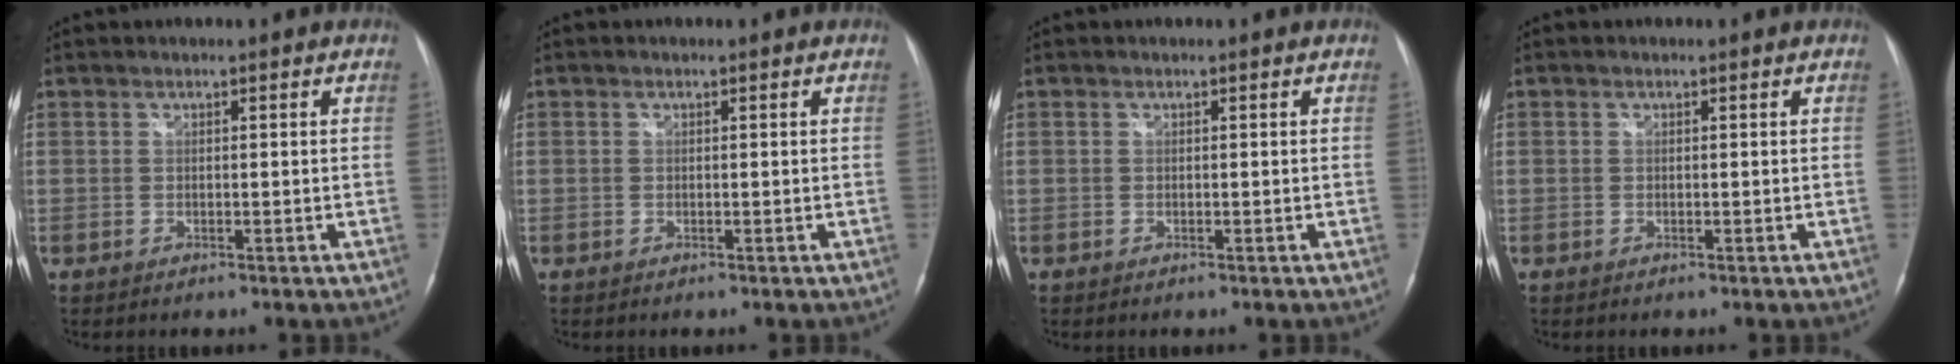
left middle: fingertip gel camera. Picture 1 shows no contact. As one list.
[{"total": 0.0}, {"total": 0.0}, {"total": 0.0}]